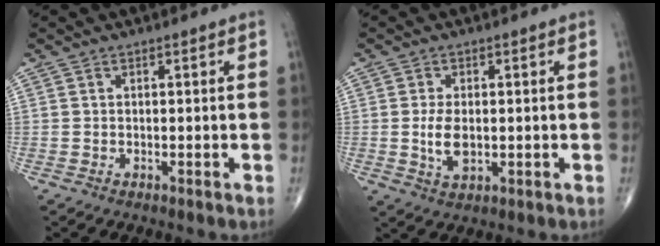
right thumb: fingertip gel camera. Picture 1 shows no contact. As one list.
[{"total": 4.9, "force": [-0.1, 2.6, 4.2], "torque": [-0.081, -0.009, 0.001]}]